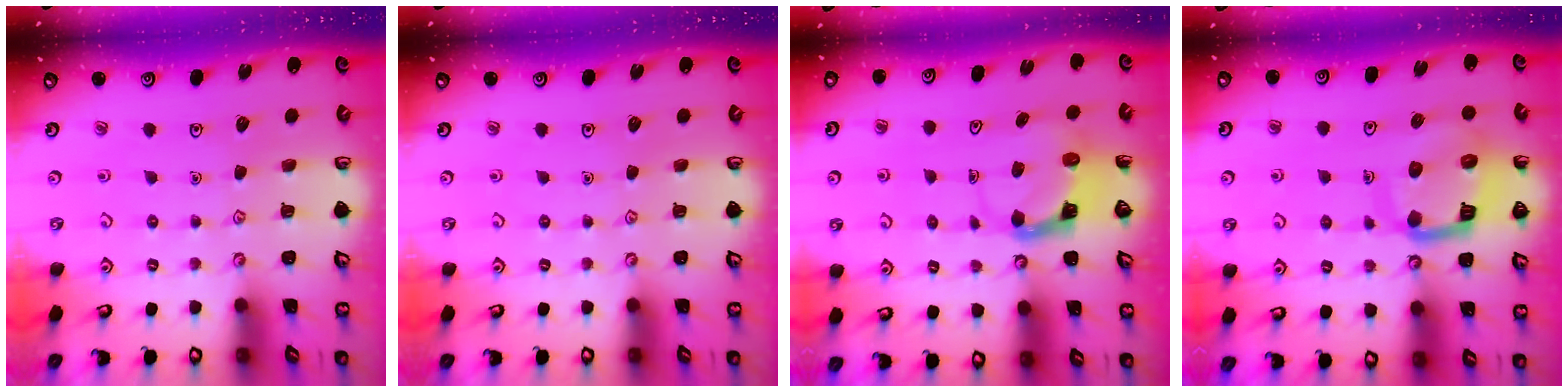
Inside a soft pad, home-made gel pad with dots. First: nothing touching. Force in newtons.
{"total": 0.0}
{"total": 3.8, "press": 3.8, "slide": 0.3}
{"total": 12.6, "press": 12.6, "slide": 1.4}